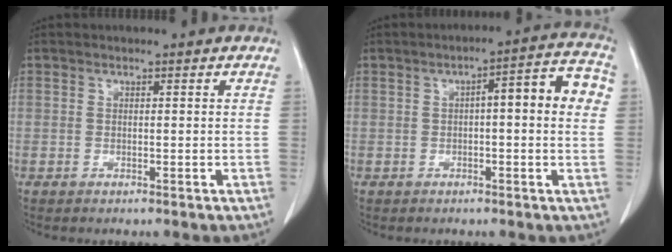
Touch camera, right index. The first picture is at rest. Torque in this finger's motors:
{"motor_torque": [0.34, 0.26, 0.18, 0.05]}